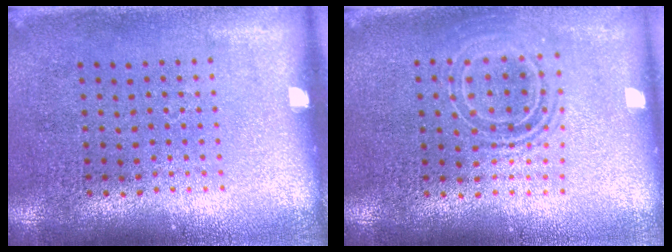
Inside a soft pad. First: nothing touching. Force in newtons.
{"total": 1.7, "press": 1.3, "slide": 1.1}